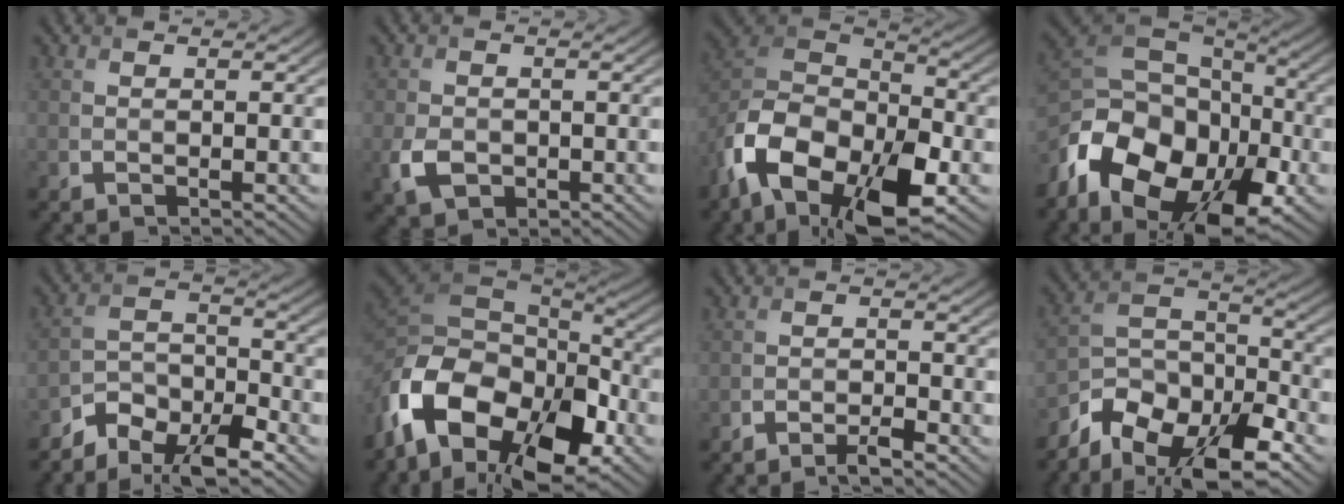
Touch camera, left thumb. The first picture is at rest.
{"total": 3.7, "force": [-1.1, 2.8, 2.1], "torque": [-0.056, -0.013, -0.023]}
{"total": 17.4, "force": [-8.5, 9.7, 11.6], "torque": [-0.256, -0.032, -0.164]}
{"total": 18.9, "force": [-8.0, 12.2, 12.0], "torque": [-0.264, -0.045, -0.136]}
{"total": 8.5, "force": [-6.6, 3.4, 4.0], "torque": [-0.071, 0.000, -0.137]}
{"total": 18.8, "force": [-7.9, 11.3, 12.8], "torque": [-0.307, -0.049, -0.115]}
{"total": 2.5, "force": [-2.0, 0.7, 1.4], "torque": [-0.022, 0.002, -0.038]}
{"total": 14.2, "force": [-9.8, 6.5, 7.9], "torque": [-0.174, -0.011, -0.181]}